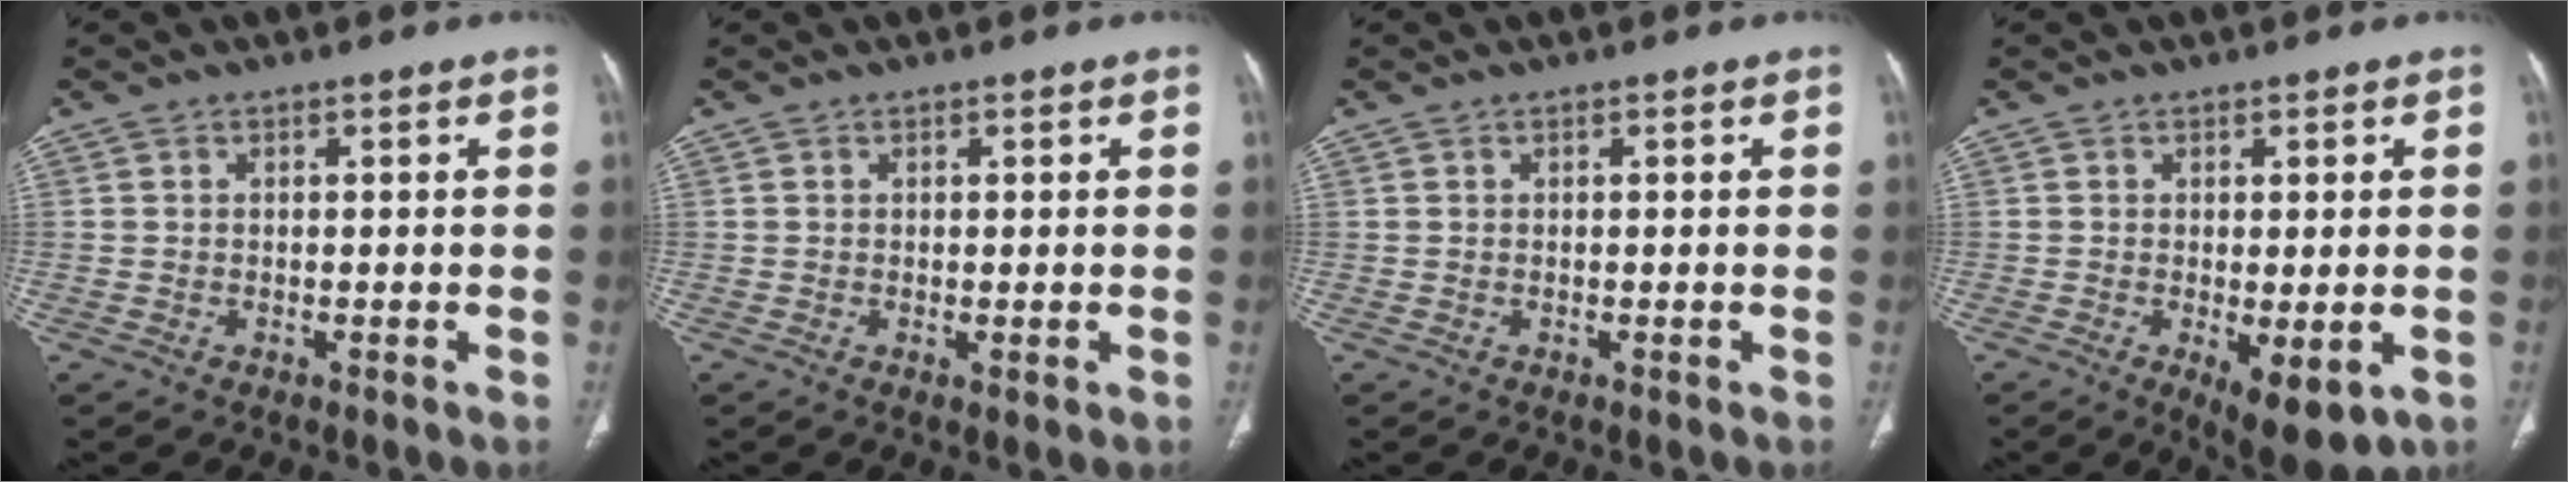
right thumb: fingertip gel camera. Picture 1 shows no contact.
{"total": 0.7, "force": [-0.1, 0.2, 0.7], "torque": [-0.017, -0.006, 0.001]}
{"total": 0.0}
{"total": 8.0, "force": [-2.6, 3.0, 6.9], "torque": [-0.096, -0.017, -0.029]}